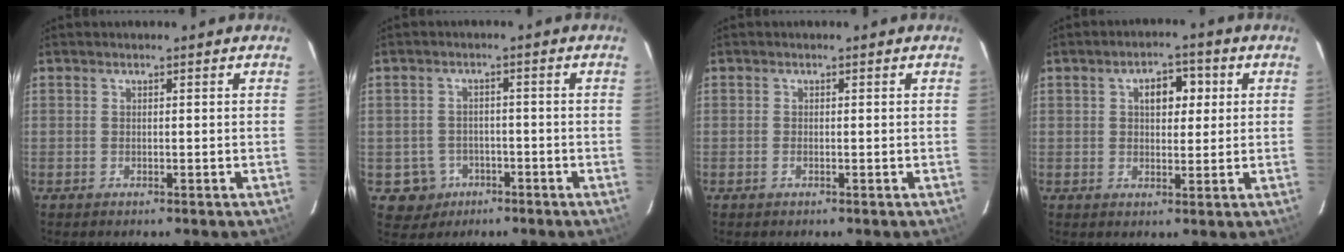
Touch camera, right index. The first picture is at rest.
{"total": 4.9, "force": [-1.9, 4.5, 0.2], "torque": [0.000, 0.012, -0.024]}
{"total": 0.5, "force": [-0.3, 0.1, 0.4], "torque": [-0.011, 0.000, -0.004]}
{"total": 5.4, "force": [1.6, 2.8, 4.4], "torque": [-0.067, 0.018, 0.024]}